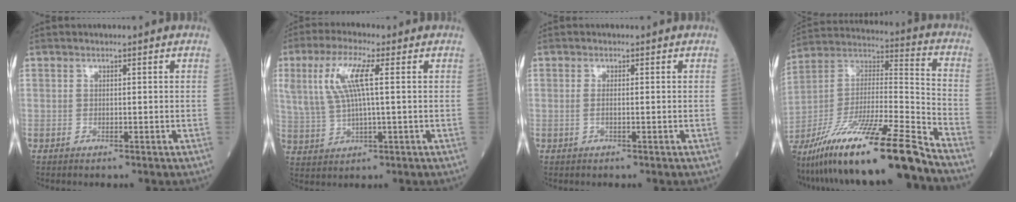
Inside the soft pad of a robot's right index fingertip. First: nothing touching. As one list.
[{"total": 8.6, "force": [2.5, 1.6, 8.1], "torque": [-0.187, 0.016, 0.052]}, {"total": 0.8, "force": [-0.2, 0.1, 0.8], "torque": [-0.018, 0.000, -0.005]}, {"total": 24.1, "force": [-17.9, 0.1, 16.1], "torque": [-0.304, -0.033, -0.324]}]